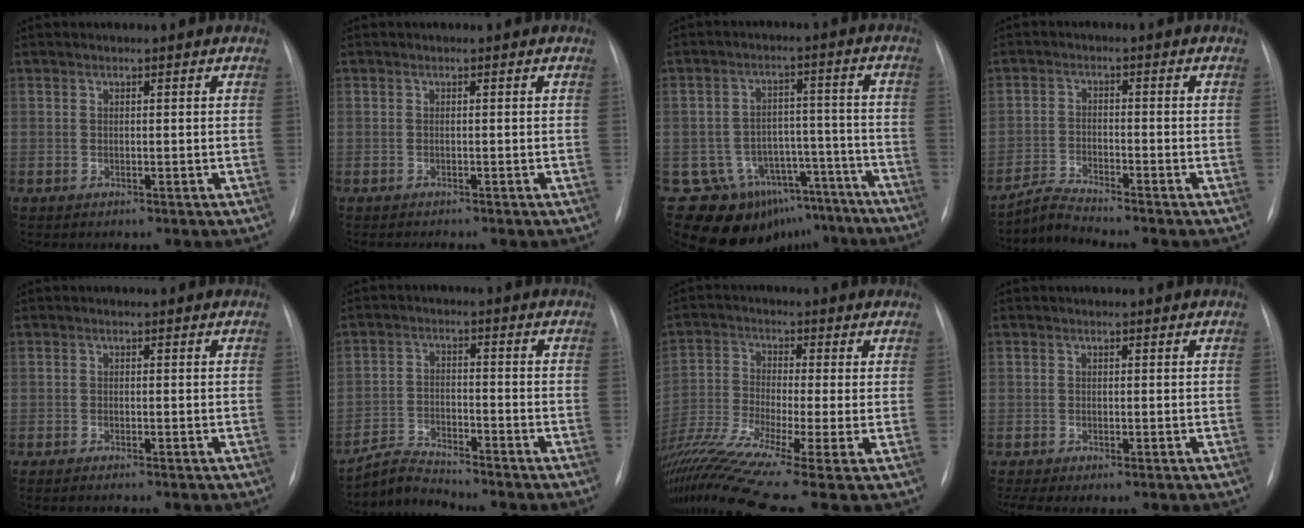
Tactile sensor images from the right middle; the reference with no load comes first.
{"total": 0.9, "force": [-0.8, -0.1, 0.3], "torque": [-0.007, -0.004, -0.010]}
{"total": 15.1, "force": [-11.2, 9.9, 2.1], "torque": [-0.024, 0.068, -0.142]}
{"total": 3.9, "force": [-3.7, -1.2, -0.2], "torque": [-0.008, -0.022, -0.074]}
{"total": 2.4, "force": [-2.0, -0.1, 1.3], "torque": [-0.015, -0.001, -0.025]}
{"total": 5.1, "force": [-5.0, -0.7, -0.7], "torque": [0.003, -0.010, -0.093]}
{"total": 14.1, "force": [-9.8, -1.3, 10.1], "torque": [-0.215, -0.028, -0.179]}
{"total": 1.8, "force": [-1.3, 0.2, 1.2], "torque": [-0.025, -0.008, -0.021]}